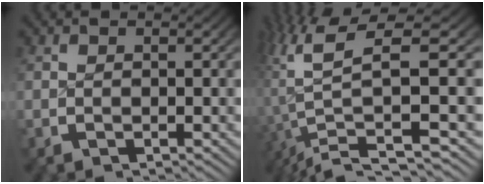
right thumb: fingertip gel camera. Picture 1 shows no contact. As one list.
[{"total": 11.6, "force": [0.1, 6.3, 9.7], "torque": [-0.202, -0.023, 0.007]}]